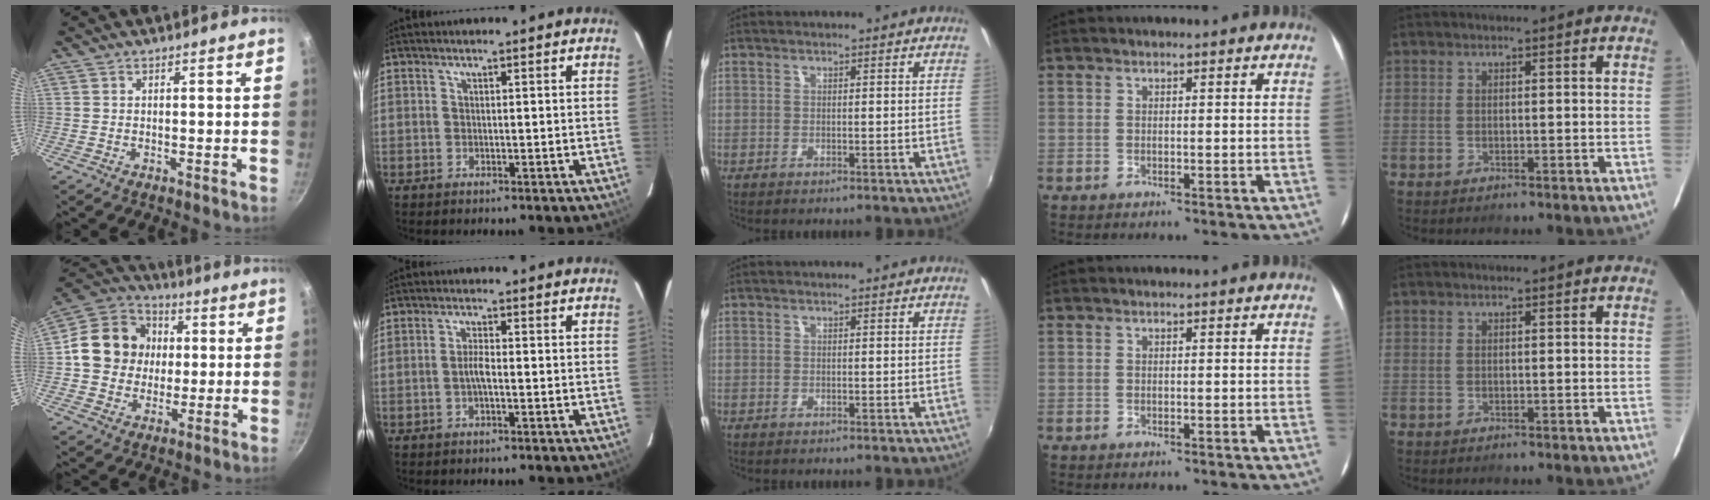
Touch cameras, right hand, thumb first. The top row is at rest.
{"thumb": {"total": 15.3, "force": [1.2, 13.5, 7.0], "torque": [-0.092, 0.021, 0.009]}, "index": {"total": 2.2, "force": [-0.7, 0.3, 2.0], "torque": [-0.042, 0.004, -0.015]}}